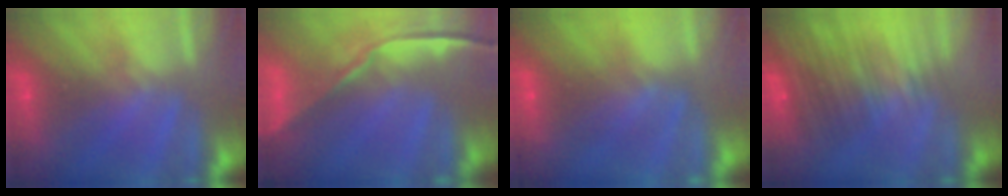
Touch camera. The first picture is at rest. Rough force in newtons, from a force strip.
{"total": 7.5}
{"total": 2.6}
{"total": 7.2}